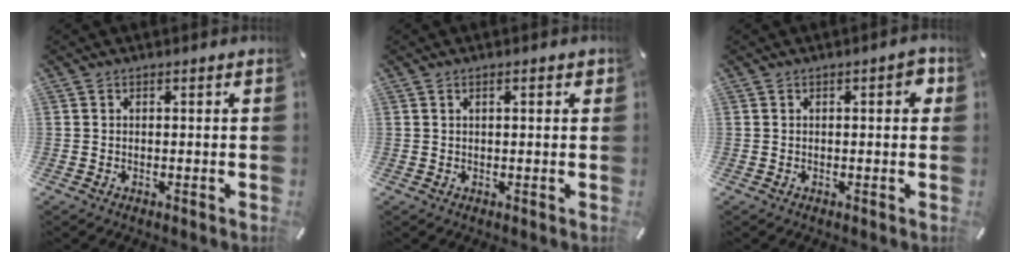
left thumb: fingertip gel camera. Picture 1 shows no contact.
{"total": 1.7, "force": [0.6, 0.6, 1.5], "torque": [-0.031, 0.004, 0.008]}
{"total": 3.2, "force": [0.5, 1.3, 2.9], "torque": [-0.041, 0.005, 0.002]}